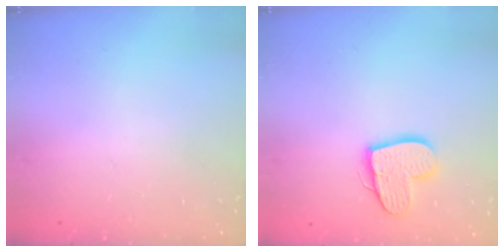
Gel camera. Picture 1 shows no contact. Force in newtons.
{"total": 11.9, "press": 11.8, "slide": 1.1}